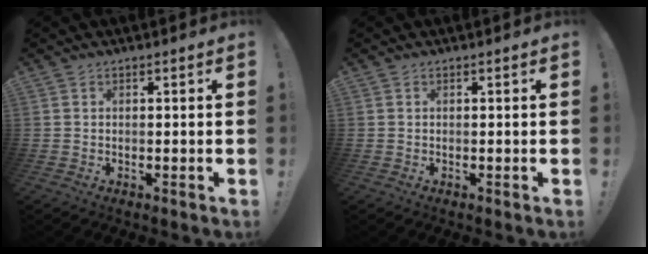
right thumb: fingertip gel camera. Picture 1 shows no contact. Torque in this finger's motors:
{"motor_torque": [-0.01, 0.01, 0.00, 0.00, 0.00]}